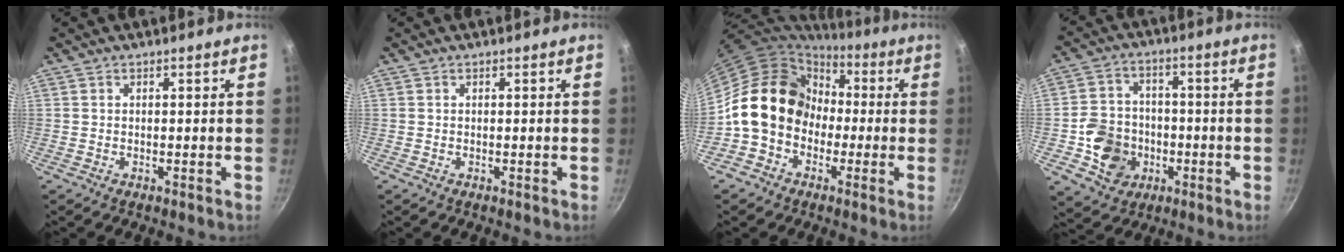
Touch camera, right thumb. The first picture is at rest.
{"total": 0.0}
{"total": 15.5, "force": [-0.7, 12.9, 8.6], "torque": [-0.103, 0.046, -0.025]}
{"total": 11.1, "force": [-2.8, 9.7, 4.7], "torque": [-0.060, 0.033, -0.046]}